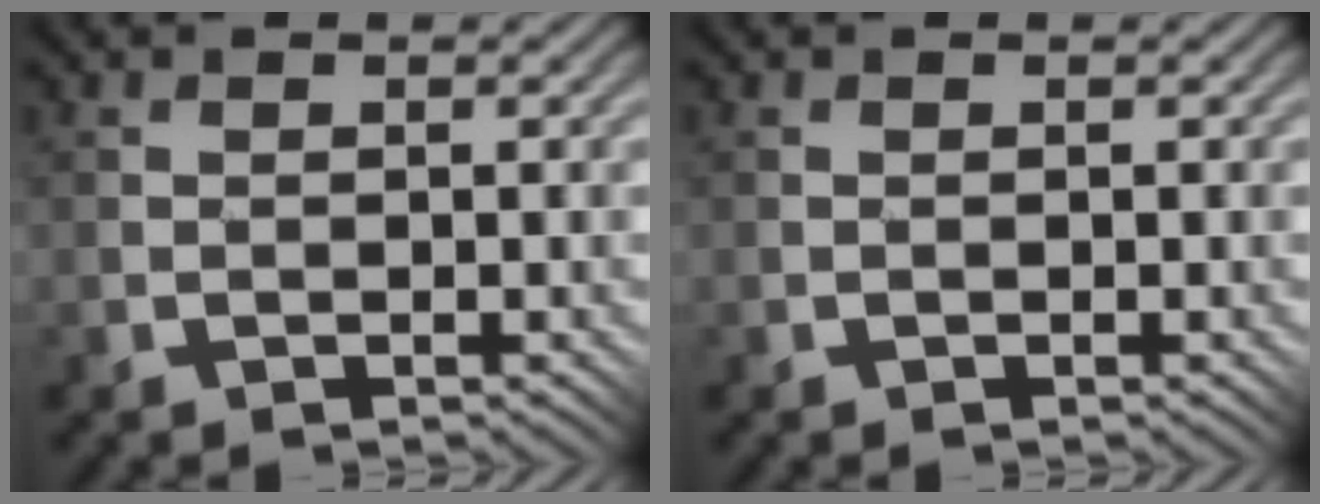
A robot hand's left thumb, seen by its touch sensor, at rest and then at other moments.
{"total": 0.0}